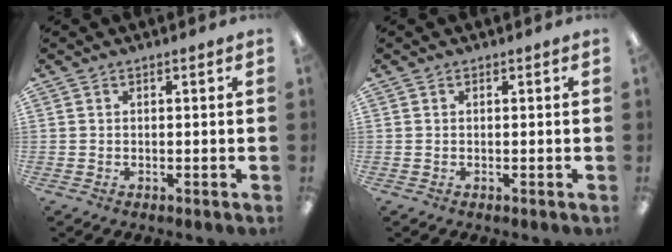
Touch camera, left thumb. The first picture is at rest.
{"total": 0.0}